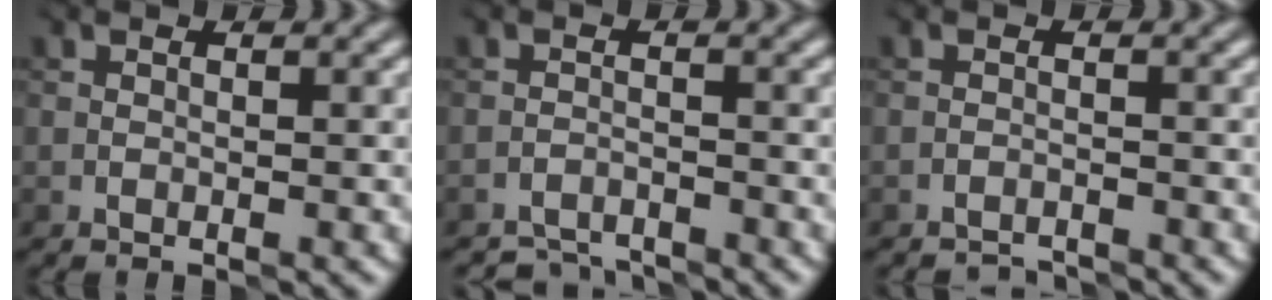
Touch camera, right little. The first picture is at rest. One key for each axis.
{"total": 3.9, "fx": -3.8, "fy": 0.8, "fz": 0.5, "tx": -0.005, "ty": -0.008, "tz": -0.071}
{"total": 2.5, "fx": -2.4, "fy": 0.2, "fz": 0.2, "tx": 0.000, "ty": -0.004, "tz": -0.048}